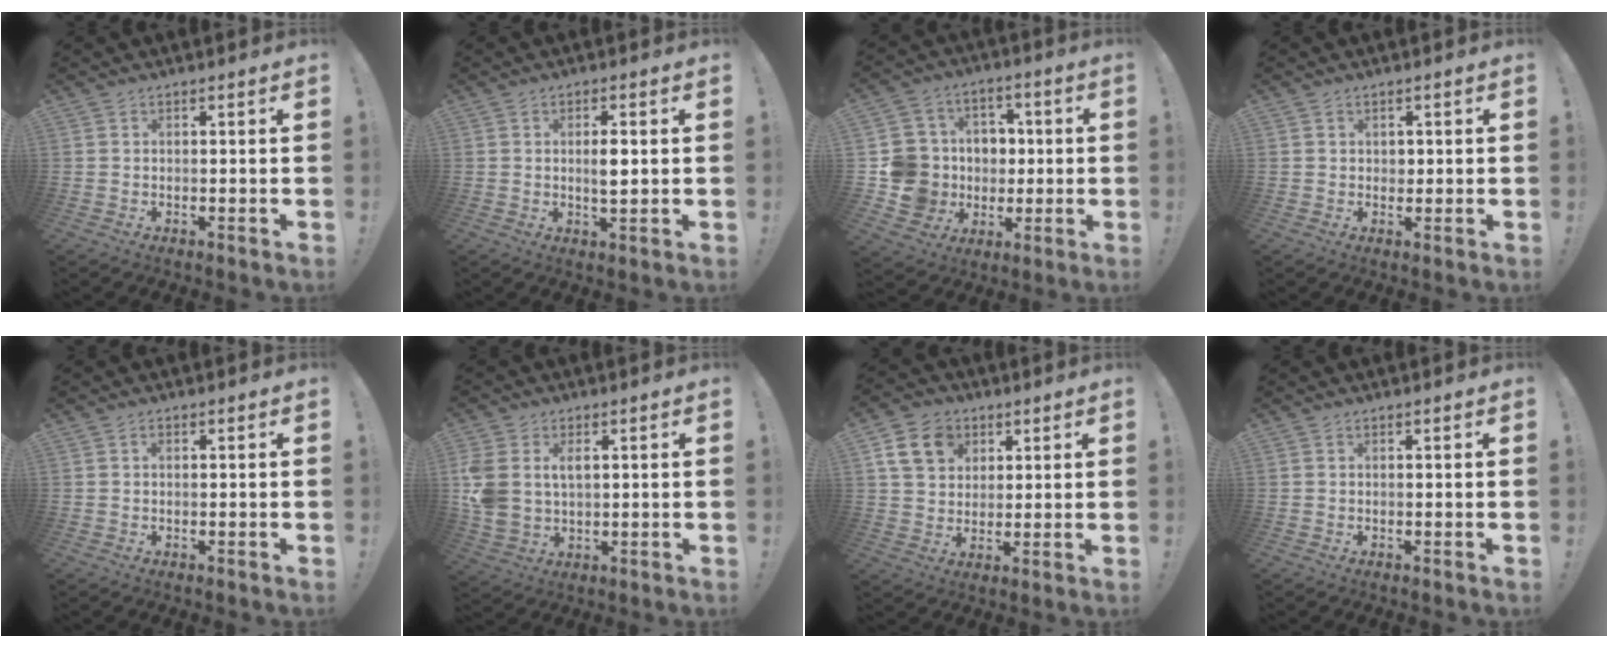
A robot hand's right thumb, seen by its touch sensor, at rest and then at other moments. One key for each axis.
{"total": 4.0, "fx": 0.2, "fy": 1.5, "fz": 3.7, "tx": -0.052, "ty": -0.005, "tz": 0.000}
{"total": 15.5, "fx": -1.6, "fy": 14.8, "fz": 4.2, "tx": -0.076, "ty": 0.015, "tz": 0.006}
{"total": 1.6, "fx": 0.4, "fy": 1.5, "fz": 0.2, "tx": 0.010, "ty": -0.003, "tz": 0.004}
{"total": 0.6, "fx": -0.2, "fy": 0.4, "fz": 0.4, "tx": -0.003, "ty": 0.003, "tz": -0.005}
{"total": 8.3, "fx": 2.5, "fy": 6.2, "fz": 4.9, "tx": -0.092, "ty": -0.006, "tz": 0.050}
{"total": 12.0, "fx": 5.1, "fy": 9.5, "fz": 5.4, "tx": -0.080, "ty": -0.015, "tz": 0.103}
{"total": 0.0}